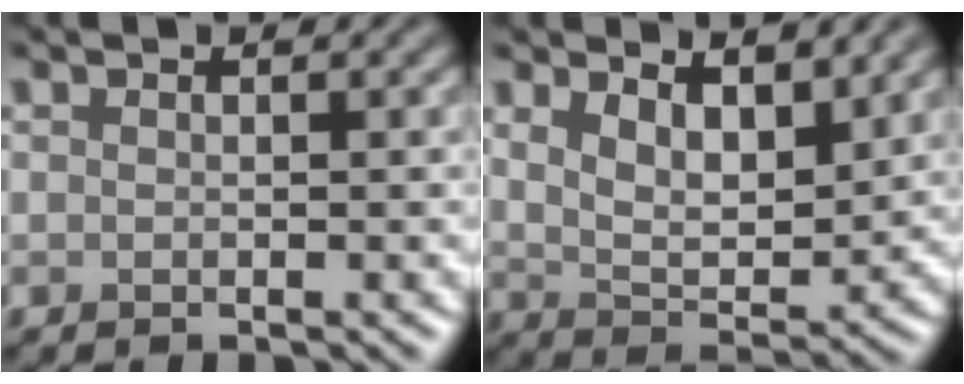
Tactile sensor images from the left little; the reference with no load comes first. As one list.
[{"total": 5.7, "force": [3.4, 2.4, 3.9], "torque": [-0.076, -0.011, 0.057]}]